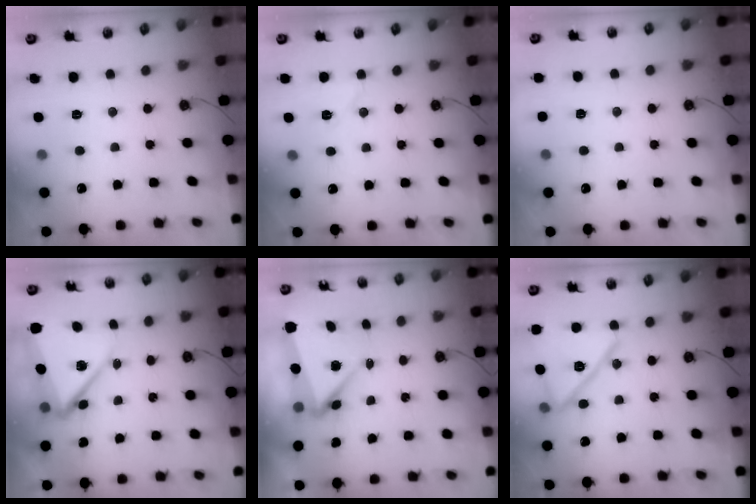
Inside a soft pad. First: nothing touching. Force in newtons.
{"total": 6.8, "press": 5.3, "slide": 4.3}
{"total": 2.2, "press": 2.1, "slide": 0.2}
{"total": 11.1, "press": 11.0, "slide": 1.5}
{"total": 6.8, "press": 6.7, "slide": 1.3}
{"total": 16.9, "press": 16.9, "slide": 0.3}